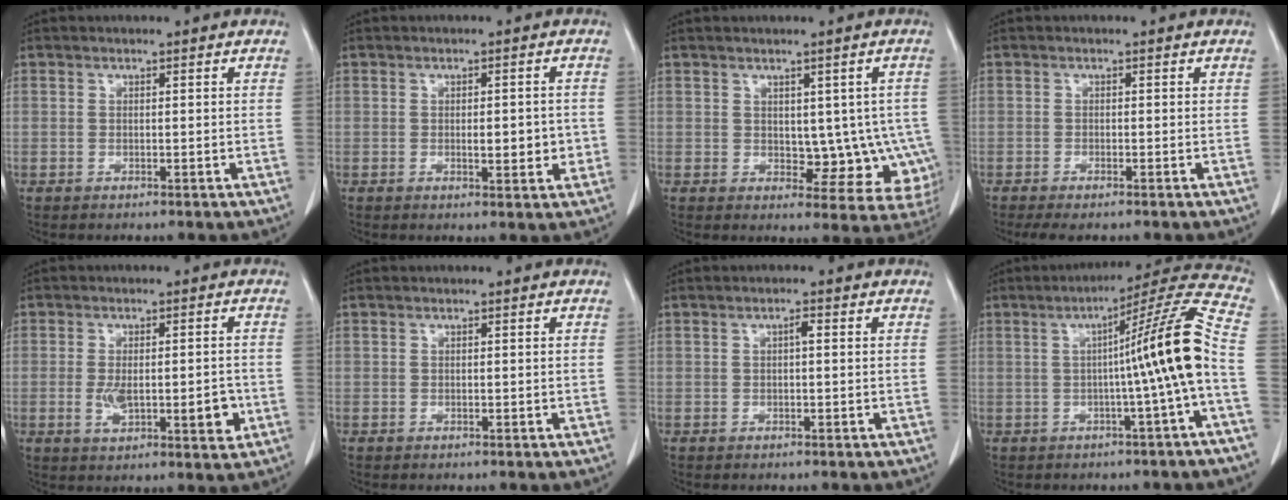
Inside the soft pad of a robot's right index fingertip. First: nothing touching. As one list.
[{"total": 4.0, "force": [-0.6, 1.4, 3.7], "torque": [-0.051, -0.002, -0.005]}, {"total": 8.6, "force": [-0.6, 5.4, 6.7], "torque": [-0.051, 0.010, 0.006]}, {"total": 3.2, "force": [-2.6, 0.5, 1.8], "torque": [-0.025, -0.007, -0.040]}, {"total": 8.0, "force": [-1.6, 2.8, 7.3], "torque": [-0.112, -0.003, -0.018]}, {"total": 0.0}, {"total": 1.1, "force": [0.1, 0.2, 1.0], "torque": [-0.018, 0.003, 0.002]}, {"total": 13.0, "force": [-1.3, -2.1, 12.8], "torque": [-0.167, 0.021, -0.023]}]